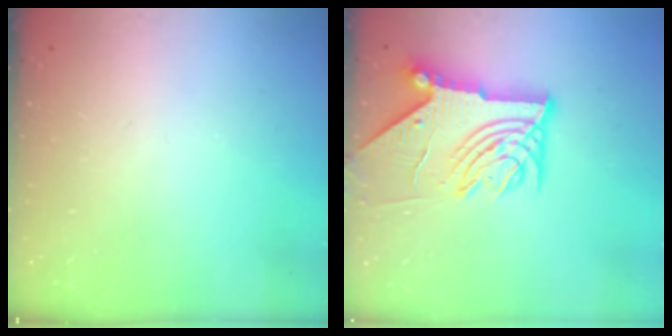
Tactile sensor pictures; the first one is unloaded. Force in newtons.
{"total": 12.2, "press": 12.1, "slide": 1.3}